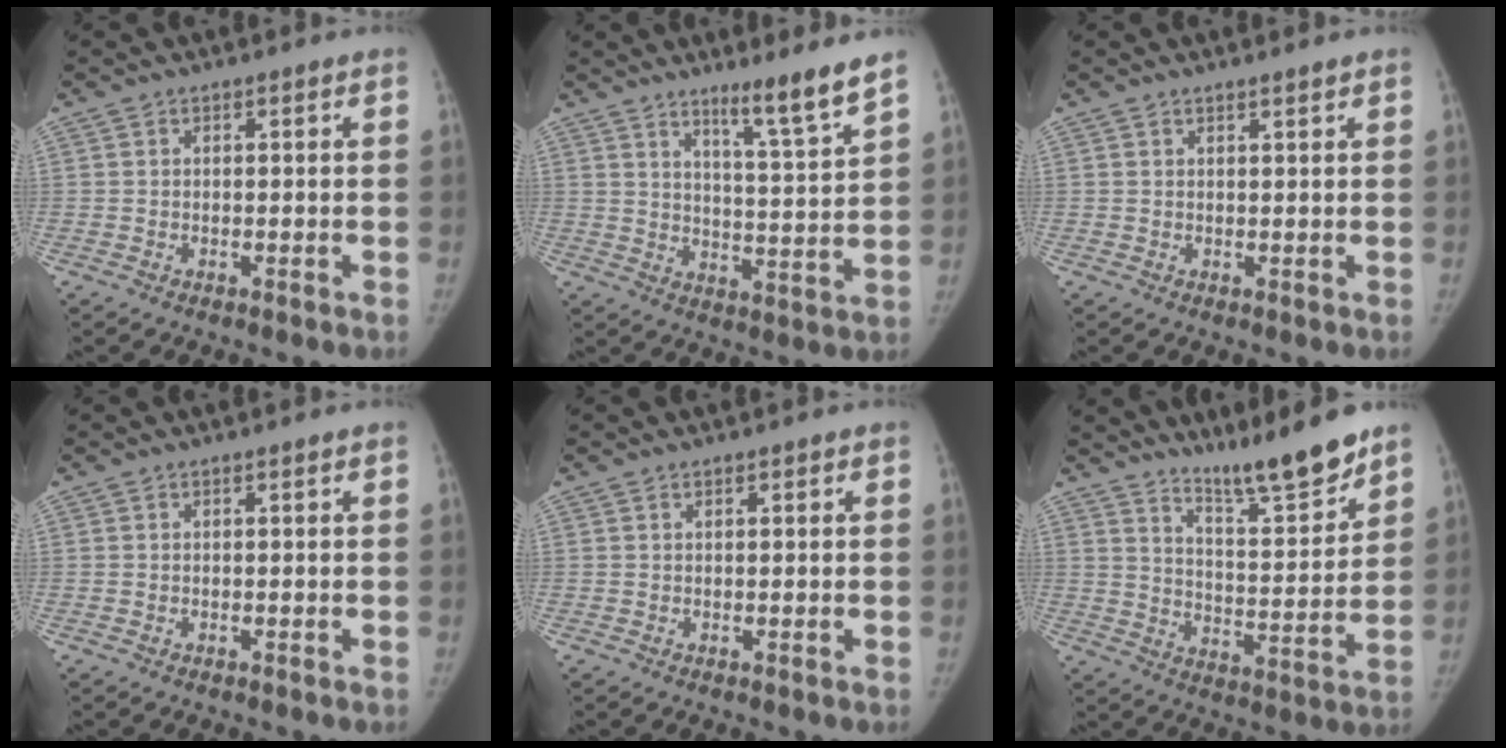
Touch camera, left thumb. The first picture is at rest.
{"total": 9.1, "force": [6.9, -0.4, 5.9], "torque": [-0.088, -0.062, 0.111]}
{"total": 1.0, "force": [0.9, -0.1, 0.5], "torque": [-0.009, -0.007, 0.016]}
{"total": 0.0}
{"total": 0.5, "force": [0.4, 0.2, 0.3], "torque": [-0.004, -0.002, 0.005]}
{"total": 12.9, "force": [10.7, 1.4, 7.1], "torque": [-0.090, -0.081, 0.181]}